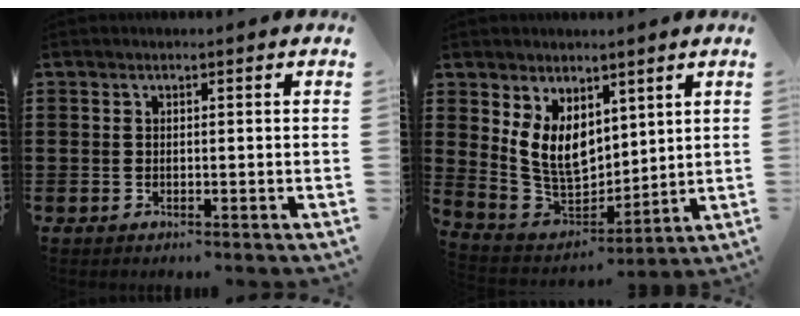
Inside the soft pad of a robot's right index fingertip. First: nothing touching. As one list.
[{"total": 8.5, "force": [3.2, 6.1, 4.9], "torque": [-0.126, -0.011, 0.060]}]